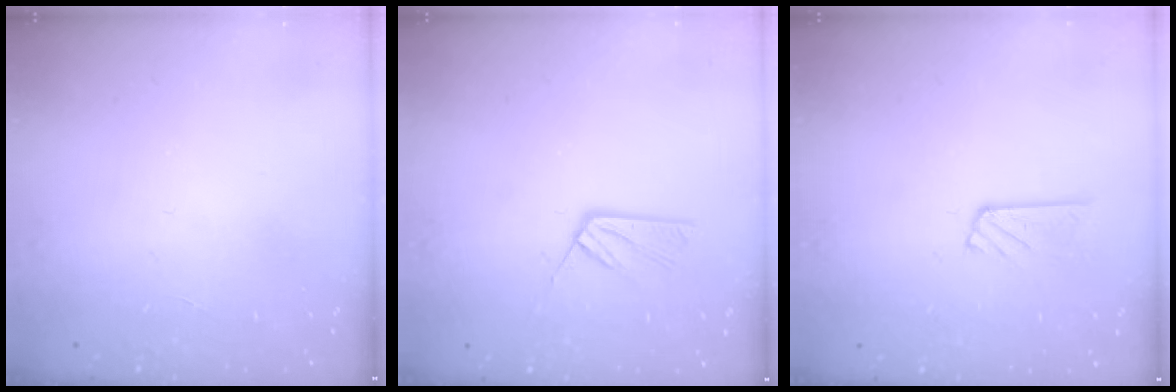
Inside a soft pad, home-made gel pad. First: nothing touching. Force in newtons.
{"total": 6.3, "press": 6.3, "slide": 0.5}
{"total": 6.5, "press": 6.5, "slide": 0.2}